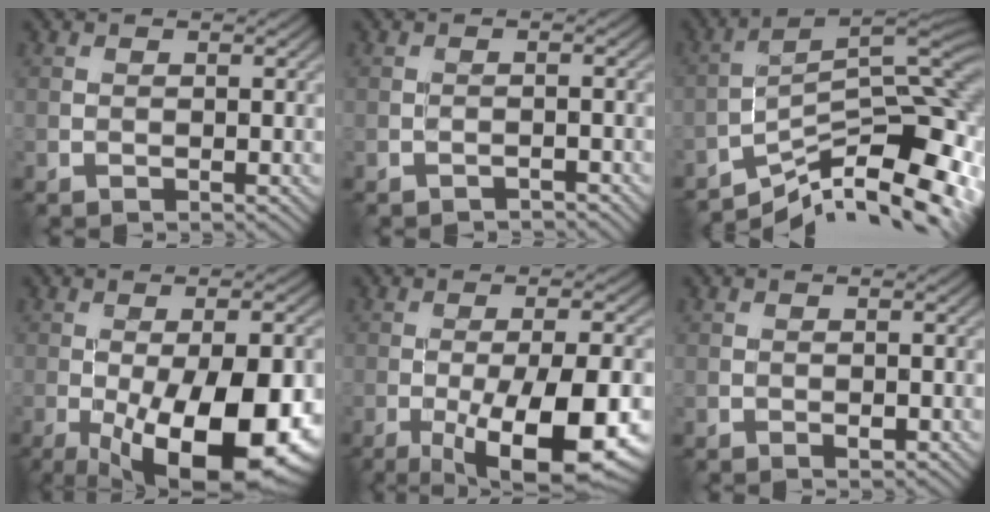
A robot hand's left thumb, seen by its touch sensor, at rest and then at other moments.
{"total": 1.4, "force": [-1.4, 0.2, 0.3], "torque": [-0.003, 0.002, -0.026]}
{"total": 14.0, "force": [-9.3, 3.7, 9.9], "torque": [-0.169, -0.001, -0.151]}
{"total": 17.8, "force": [-5.8, 6.8, 15.4], "torque": [-0.220, -0.025, -0.064]}
{"total": 14.2, "force": [-5.7, 4.3, 12.3], "torque": [-0.175, -0.011, -0.075]}
{"total": 0.7, "force": [-0.3, 0.3, 0.5], "torque": [-0.009, -0.001, -0.004]}